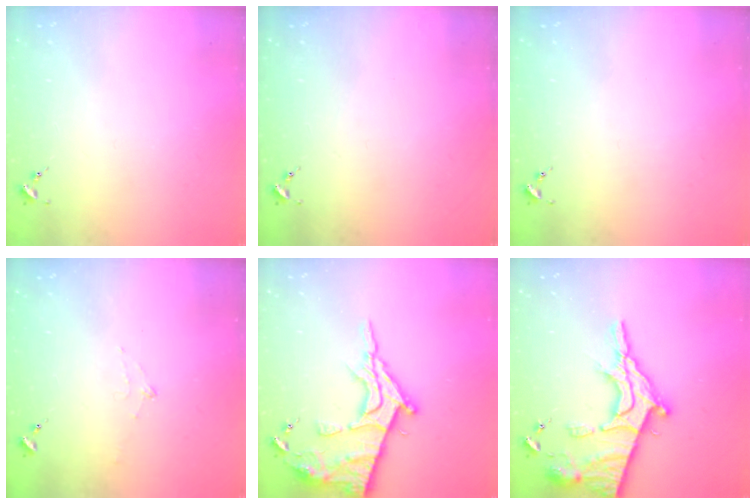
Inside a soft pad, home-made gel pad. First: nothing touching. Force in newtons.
{"total": 0.0}
{"total": 0.0}
{"total": 6.7, "press": 6.7, "slide": 0.7}
{"total": 16.7, "press": 16.7, "slide": 1.6}
{"total": 19.8, "press": 19.8, "slide": 1.8}